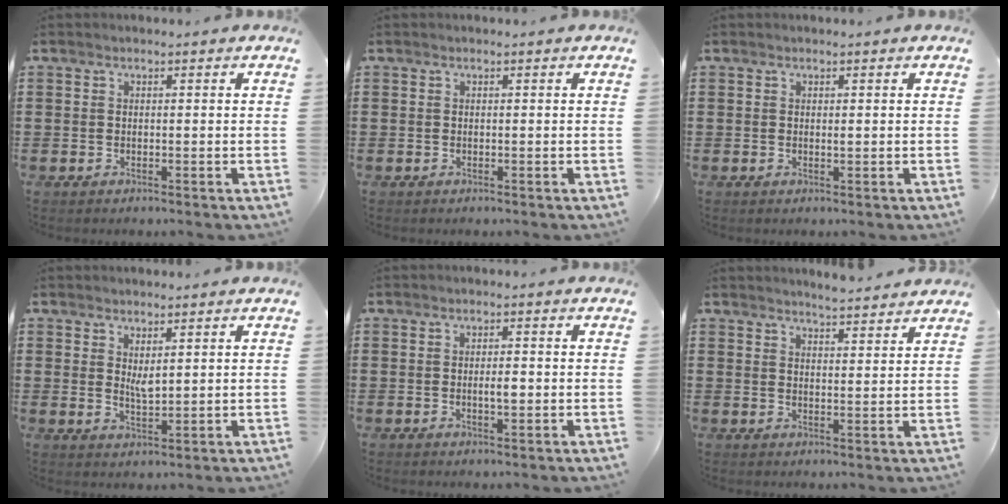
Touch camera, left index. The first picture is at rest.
{"total": 0.0}
{"total": 0.5, "force": [0.1, 0.2, 0.5], "torque": [-0.011, -0.001, 0.003]}
{"total": 2.8, "force": [1.6, 1.0, 2.1], "torque": [-0.043, 0.002, 0.029]}
{"total": 2.2, "force": [-0.2, 0.7, 2.1], "torque": [-0.040, 0.001, -0.005]}
{"total": 3.5, "force": [3.5, -0.4, 0.3], "torque": [-0.016, -0.015, 0.063]}